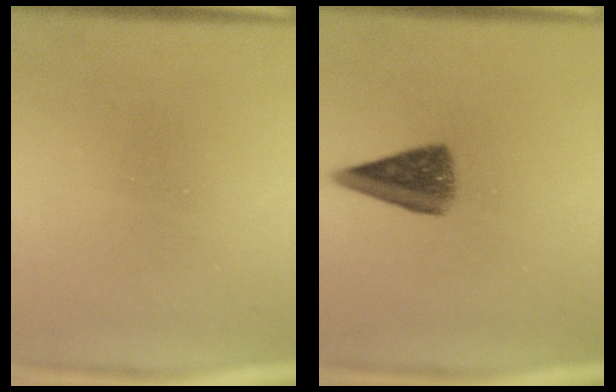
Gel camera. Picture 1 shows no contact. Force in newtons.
{"total": 5.6}